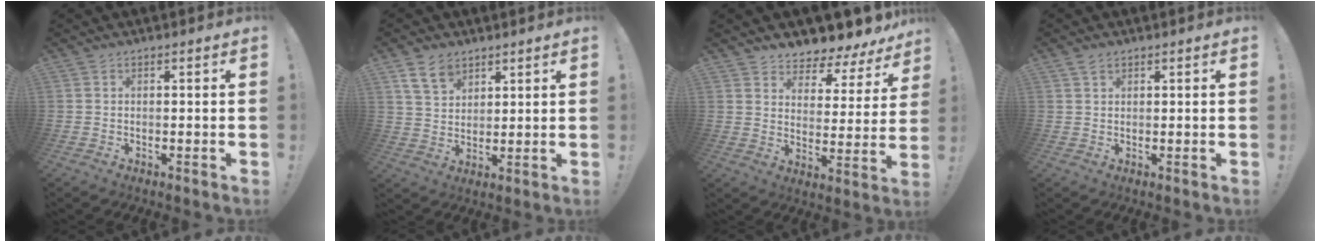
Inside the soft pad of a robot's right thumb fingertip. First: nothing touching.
{"total": 8.1, "force": [5.5, 5.0, 3.4], "torque": [-0.056, -0.024, 0.106]}
{"total": 5.4, "force": [4.7, 2.2, 1.3], "torque": [-0.011, -0.063, 0.080]}
{"total": 1.9, "force": [1.4, 0.9, 0.8], "torque": [-0.016, -0.003, 0.026]}